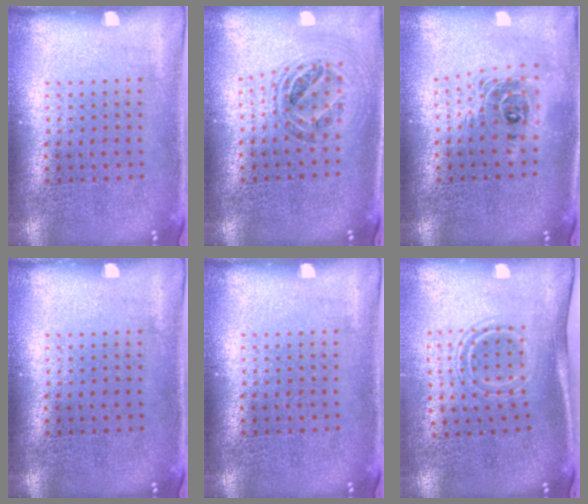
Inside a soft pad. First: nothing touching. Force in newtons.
{"total": 1.0, "press": 1.0, "slide": 0.3}
{"total": 1.8, "press": 1.4, "slide": 1.1}
{"total": 0.0}
{"total": 0.0}
{"total": 1.7, "press": 1.1, "slide": 1.4}